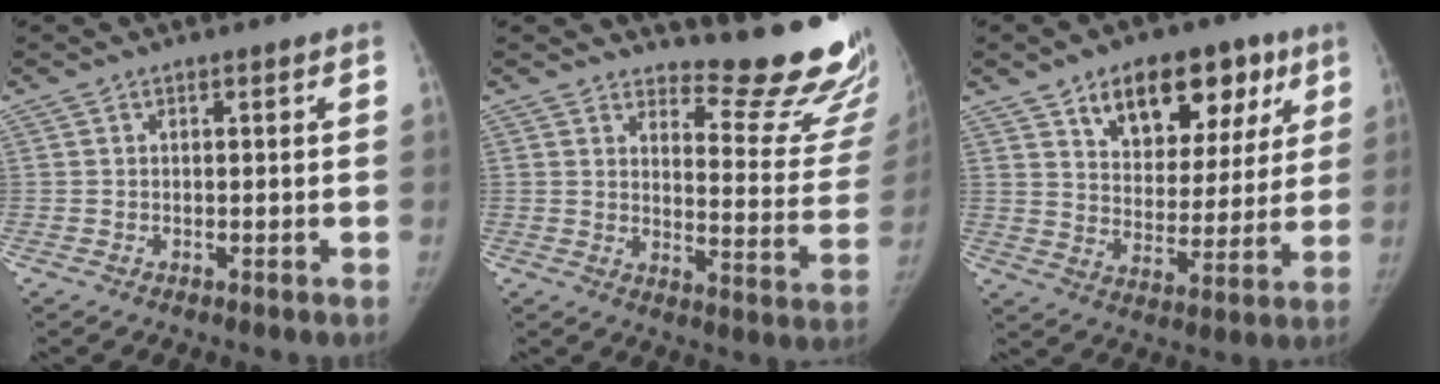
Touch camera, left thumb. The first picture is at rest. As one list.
[{"total": 18.4, "force": [16.7, 4.1, 6.7], "torque": [-0.040, -0.184, 0.192]}, {"total": 18.0, "force": [9.6, 10.6, 10.8], "torque": [-0.094, -0.023, 0.146]}]